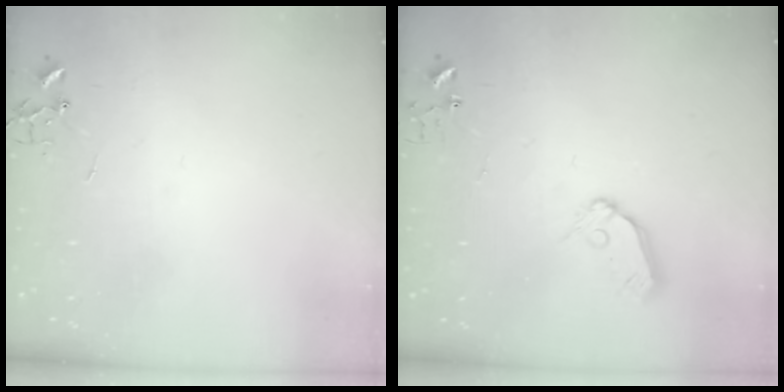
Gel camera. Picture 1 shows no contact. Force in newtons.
{"total": 8.4, "press": 8.4, "slide": 0.8}